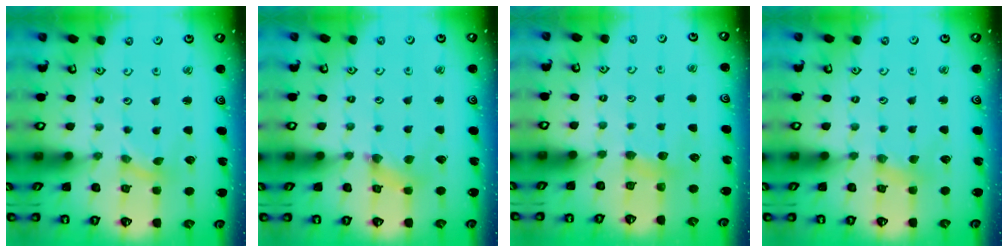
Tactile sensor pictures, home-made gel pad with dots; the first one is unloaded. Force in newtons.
{"total": 2.3, "press": 2.3, "slide": 0.3}
{"total": 4.0, "press": 3.9, "slide": 0.5}
{"total": 2.8, "press": 2.7, "slide": 0.5}